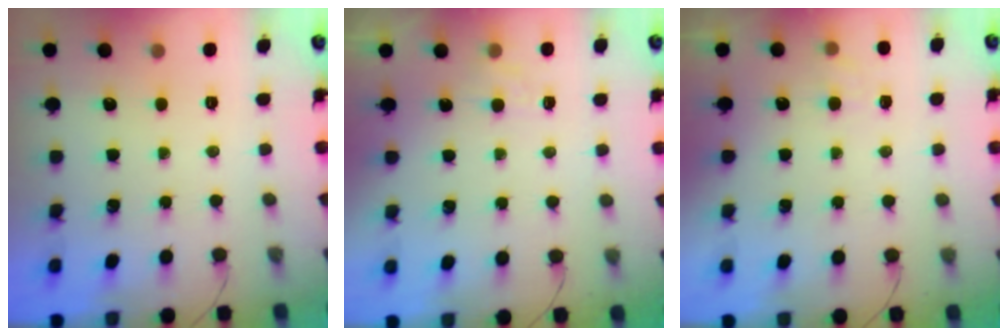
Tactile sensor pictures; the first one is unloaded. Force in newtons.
{"total": 3.7, "press": 3.5, "slide": 1.2}
{"total": 5.6, "press": 5.5, "slide": 1.3}